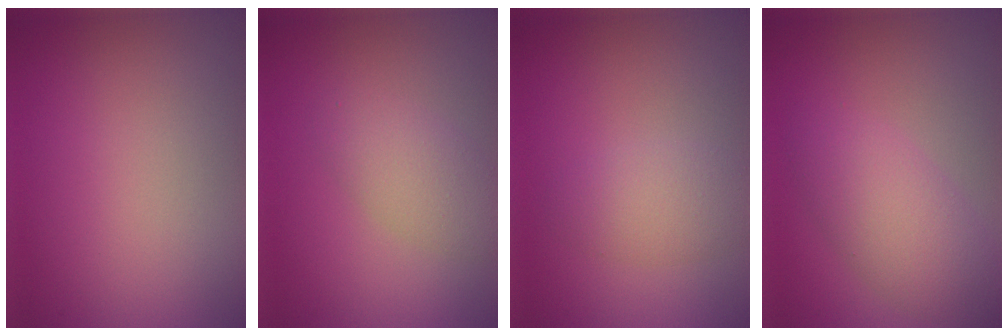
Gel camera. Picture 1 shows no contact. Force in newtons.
{"total": 2.8, "press": 2.8, "slide": 0.1}
{"total": 2.8, "press": 2.8, "slide": 0.2}
{"total": 4.5, "press": 4.5, "slide": 0.1}